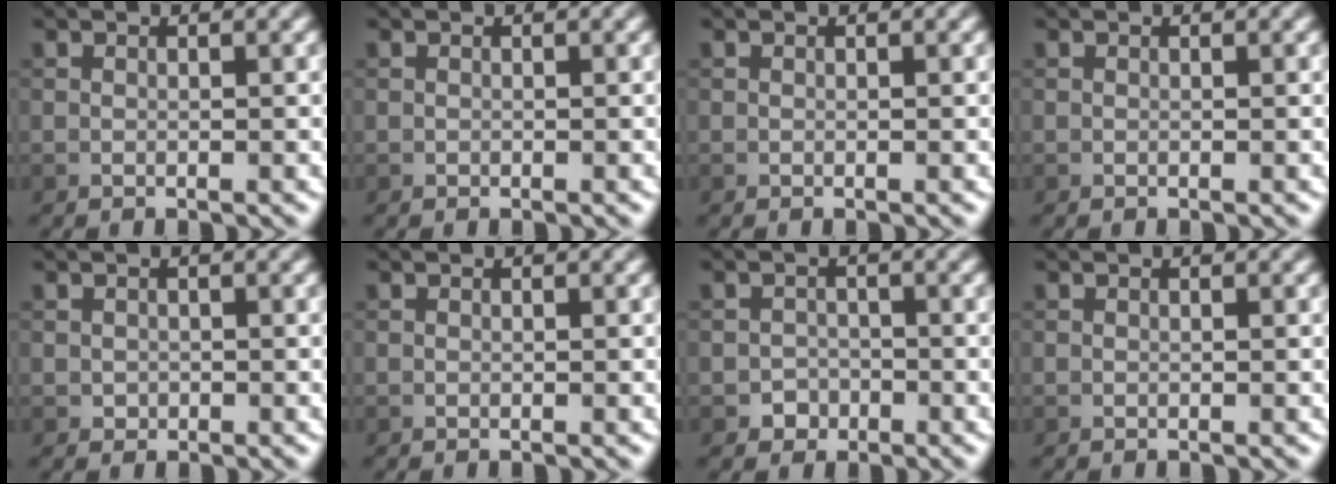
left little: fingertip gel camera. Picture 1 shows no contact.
{"total": 0.0}
{"total": 0.0}
{"total": 0.0}
{"total": 0.7, "force": [-0.1, 0.7, 0.2], "torque": [-0.004, -0.004, -0.003]}
{"total": 0.0}
{"total": 1.8, "force": [-1.0, 1.4, 0.3], "torque": [0.003, -0.001, -0.021]}
{"total": 0.0}